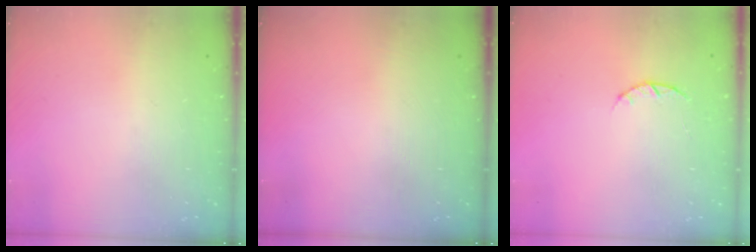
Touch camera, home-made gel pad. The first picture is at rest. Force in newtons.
{"total": 0.0}
{"total": 3.0, "press": 3.0, "slide": 0.4}